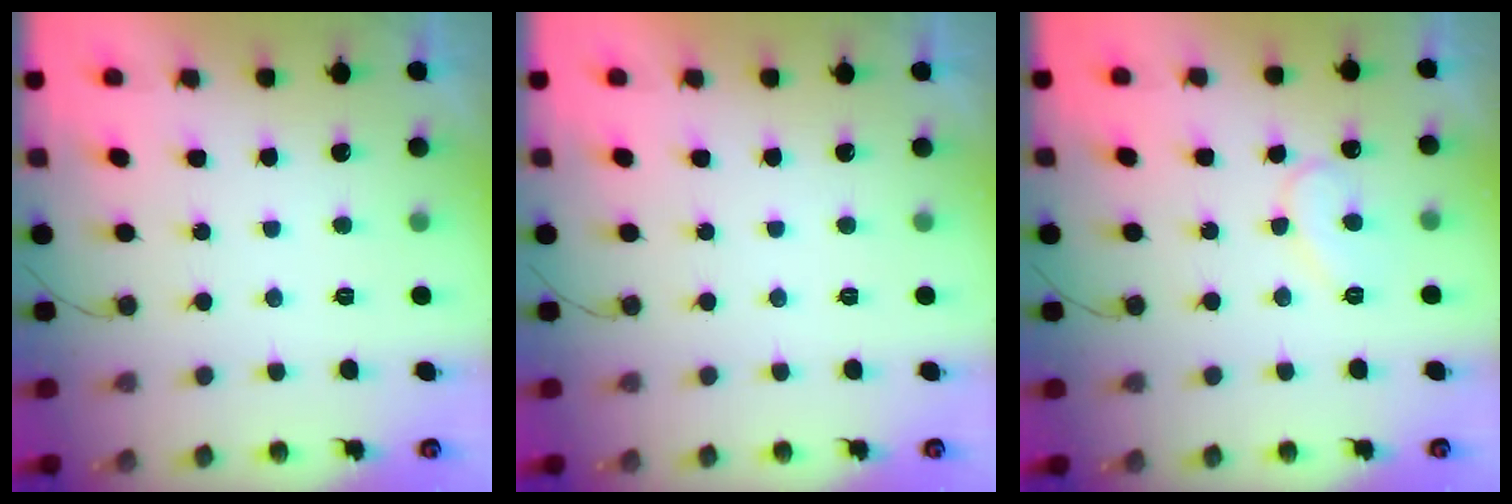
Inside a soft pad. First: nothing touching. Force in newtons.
{"total": 1.8, "press": 1.8, "slide": 0.1}
{"total": 9.0, "press": 9.0, "slide": 0.7}